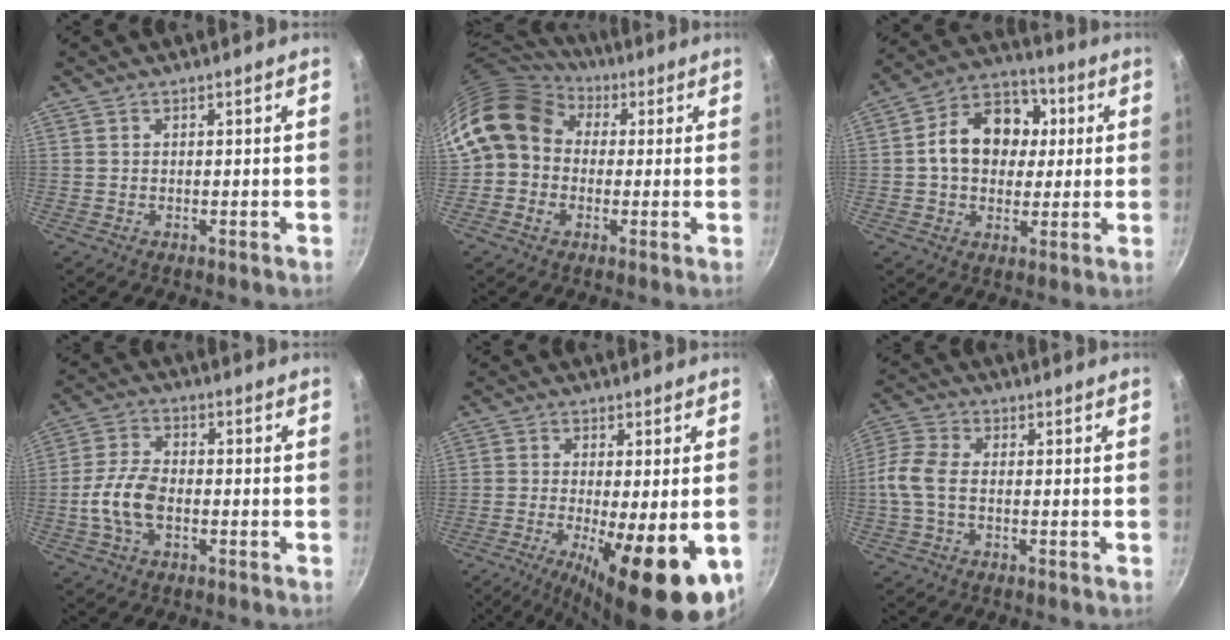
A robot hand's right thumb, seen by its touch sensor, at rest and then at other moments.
{"total": 13.1, "force": [2.9, 10.7, 7.0], "torque": [-0.109, 0.015, 0.032]}
{"total": 14.9, "force": [1.8, 11.5, 9.2], "torque": [-0.114, 0.022, 0.013]}
{"total": 8.6, "force": [-2.0, 4.8, 6.9], "torque": [-0.135, 0.024, -0.046]}
{"total": 16.2, "force": [-5.1, 4.5, 14.7], "torque": [-0.229, -0.015, -0.071]}
{"total": 6.8, "force": [-1.1, 4.0, 5.4], "torque": [-0.123, 0.022, -0.039]}